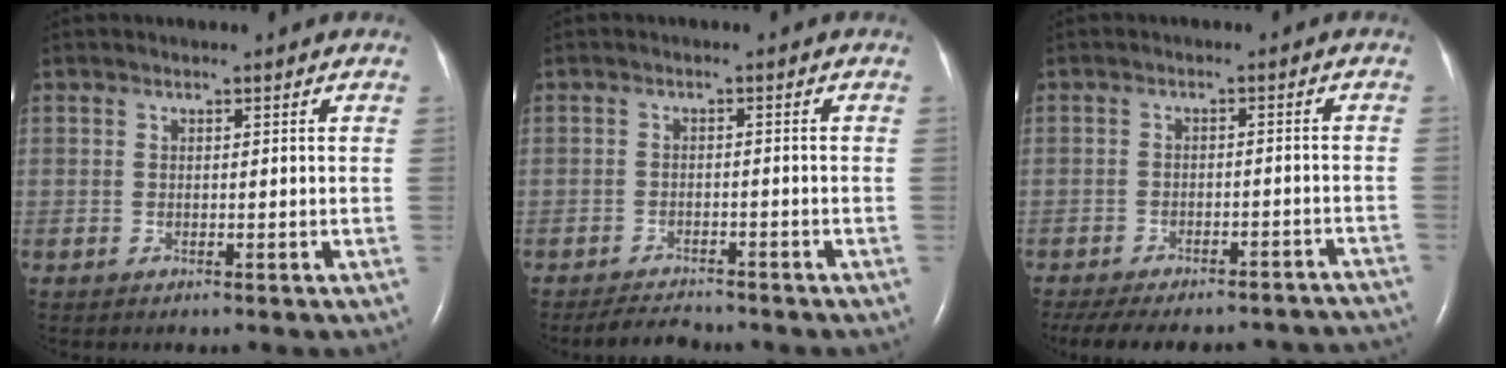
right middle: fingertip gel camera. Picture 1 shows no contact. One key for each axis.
{"total": 3.6, "fx": -3.5, "fy": 0.7, "fz": 0.7, "tx": -0.019, "ty": -0.012, "tz": -0.057}
{"total": 21.2, "fx": -18.8, "fy": 6.3, "fz": 7.4, "tx": -0.135, "ty": -0.002, "tz": -0.228}